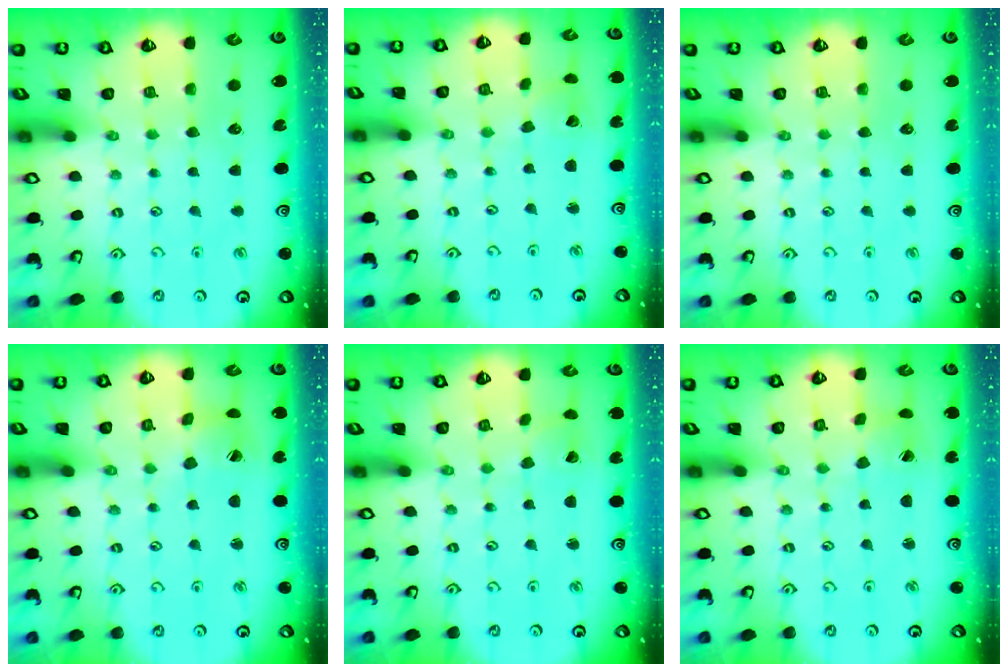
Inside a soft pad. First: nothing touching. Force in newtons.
{"total": 2.5, "press": 2.5, "slide": 0.3}
{"total": 0.0}
{"total": 4.6, "press": 4.6, "slide": 0.6}
{"total": 1.9, "press": 1.8, "slide": 0.3}
{"total": 2.5, "press": 2.4, "slide": 0.4}